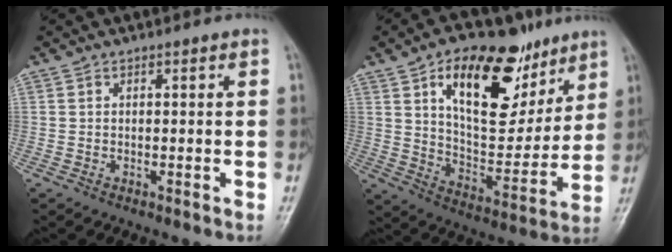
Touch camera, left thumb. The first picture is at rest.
{"total": 23.0, "force": [11.6, 11.8, 16.0], "torque": [-0.193, -0.043, 0.192]}